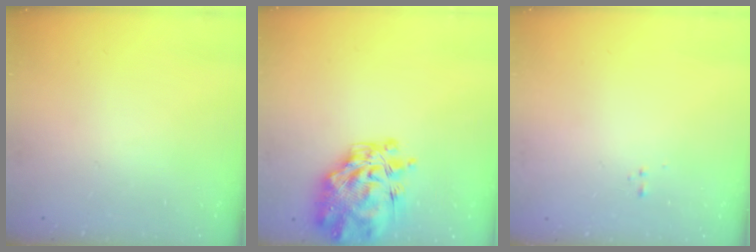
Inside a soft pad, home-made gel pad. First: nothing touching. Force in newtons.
{"total": 13.3, "press": 12.5, "slide": 4.6}
{"total": 0.0}